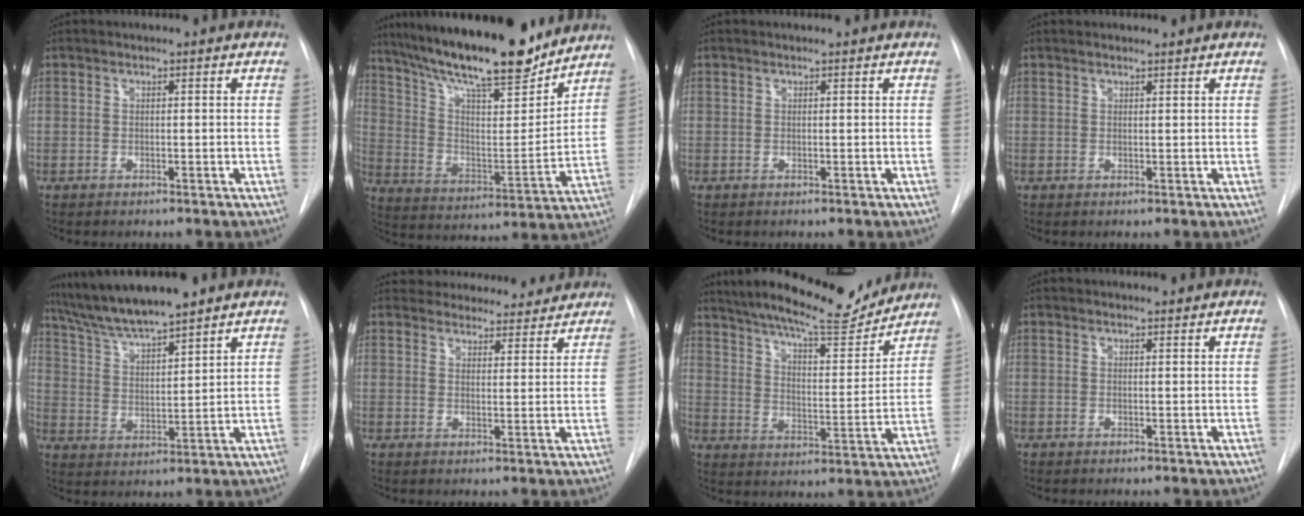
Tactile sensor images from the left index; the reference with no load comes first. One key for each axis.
{"total": 22.3, "fx": 18.7, "fy": 3.9, "fz": 11.6, "tx": -0.204, "ty": -0.005, "tz": 0.300}
{"total": 0.0}
{"total": 1.0, "fx": 1.0, "fy": 0.1, "fz": 0.1, "tx": -0.006, "ty": 0.007, "tz": 0.020}
{"total": 11.1, "fx": 9.9, "fy": 0.4, "fz": 5.0, "tx": -0.094, "ty": 0.018, "tz": 0.187}
{"total": 12.6, "fx": 12.0, "fy": 3.6, "fz": 1.8, "tx": -0.010, "ty": 0.008, "tz": 0.150}
{"total": 18.4, "fx": 16.4, "fy": 2.8, "fz": 7.8, "tx": -0.135, "ty": -0.006, "tz": 0.242}
{"total": 1.1, "fx": 1.1, "fy": 0.0, "fz": -0.1, "tx": -0.007, "ty": 0.000, "tz": 0.014}